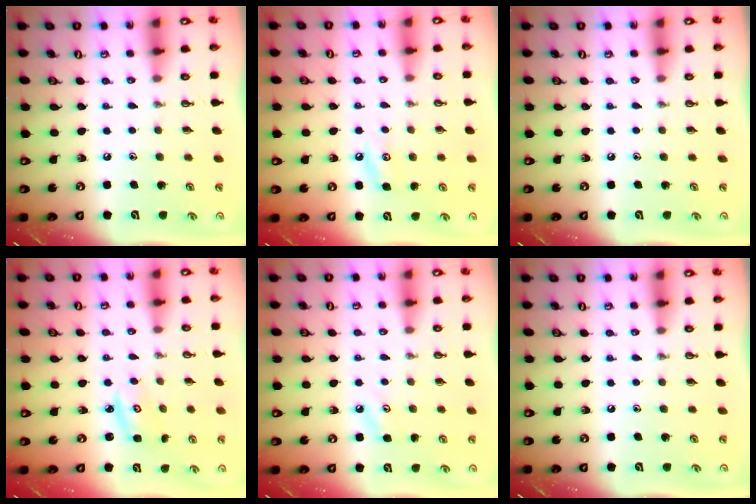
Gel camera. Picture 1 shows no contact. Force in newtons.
{"total": 5.3, "press": 5.2, "slide": 0.4}
{"total": 0.0}
{"total": 2.8, "press": 2.8, "slide": 0.3}
{"total": 3.9, "press": 3.9, "slide": 0.5}
{"total": 0.0}